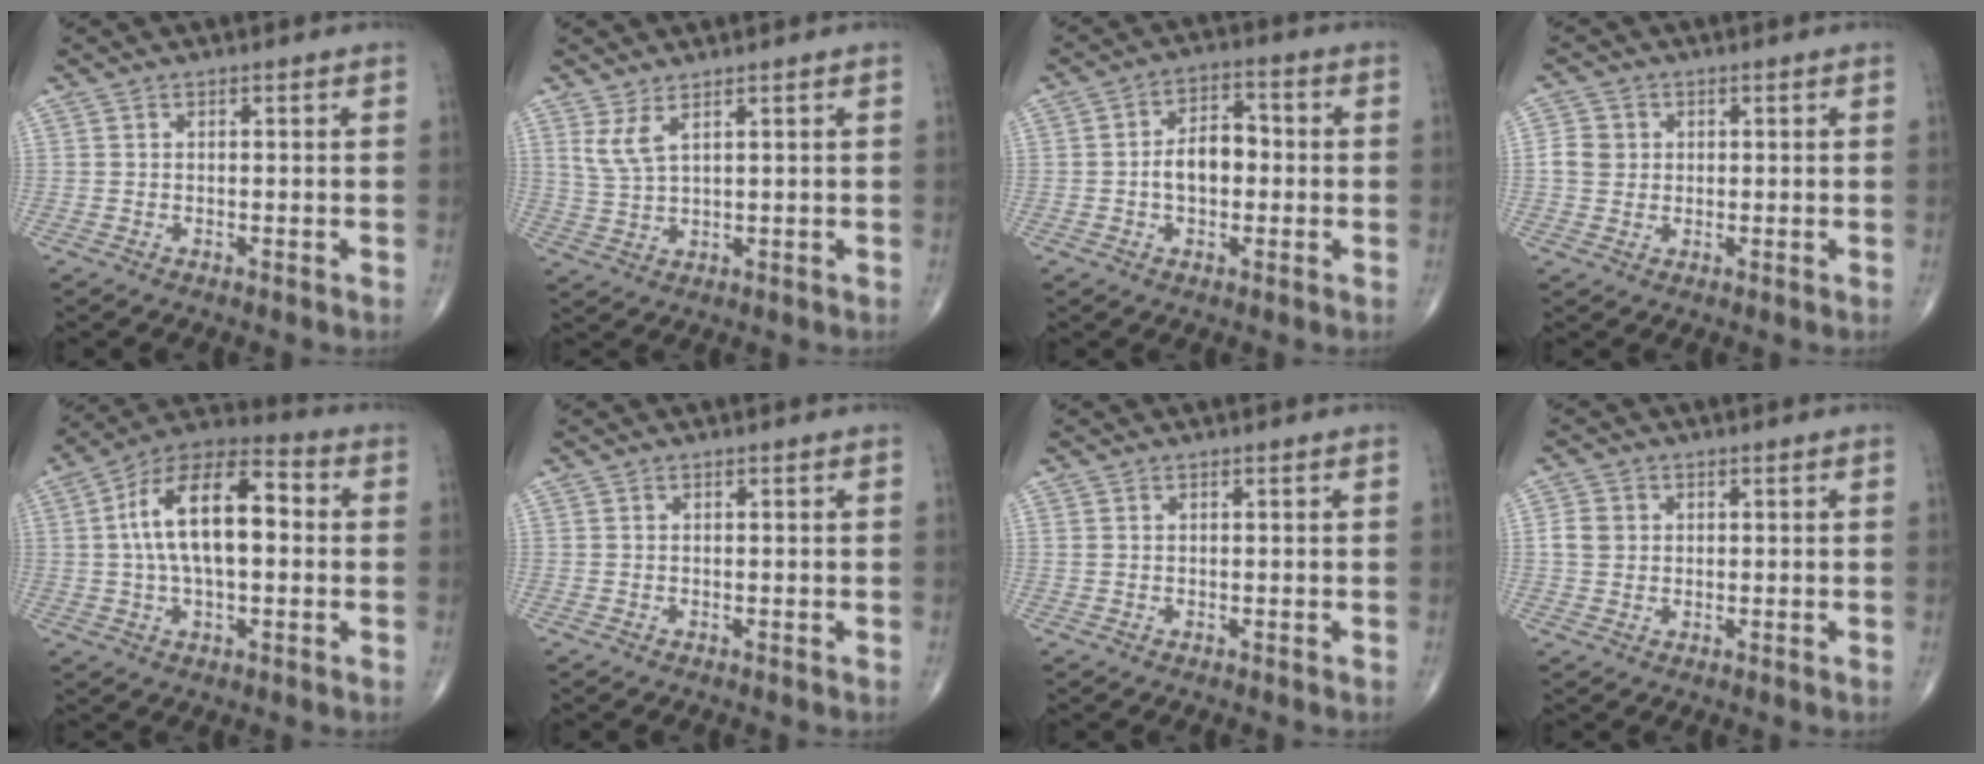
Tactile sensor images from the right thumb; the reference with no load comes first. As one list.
[{"total": 4.2, "force": [2.4, 1.1, 3.3], "torque": [-0.077, -0.015, 0.060]}, {"total": 7.6, "force": [-0.6, 4.8, 5.8], "torque": [-0.079, 0.025, -0.019]}, {"total": 4.2, "force": [0.4, 3.8, 1.7], "torque": [-0.017, 0.004, 0.004]}, {"total": 17.0, "force": [1.5, 8.4, 14.7], "torque": [-0.245, 0.035, 0.015]}, {"total": 0.0}, {"total": 0.5, "force": [0.2, 0.3, 0.3], "torque": [-0.007, 0.008, 0.006]}, {"total": 3.6, "force": [0.5, 3.1, 1.7], "torque": [-0.021, 0.003, 0.007]}]